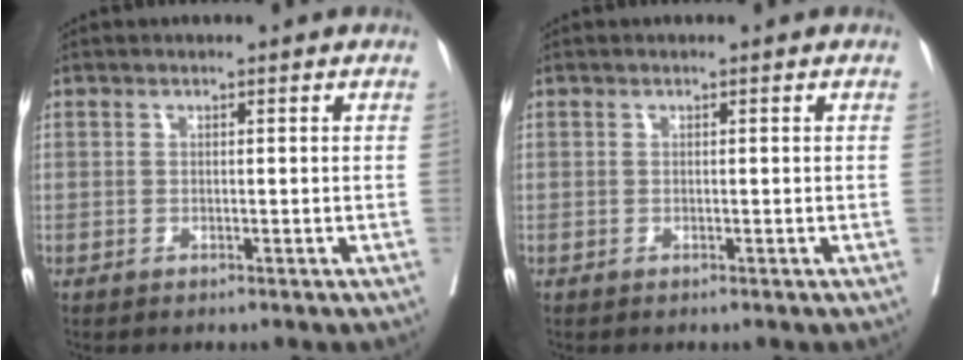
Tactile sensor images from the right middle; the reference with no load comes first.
{"total": 0.0}